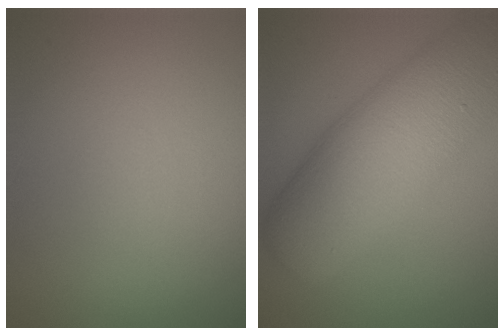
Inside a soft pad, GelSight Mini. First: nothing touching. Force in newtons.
{"total": 12.0, "press": 12.0, "slide": 0.5}